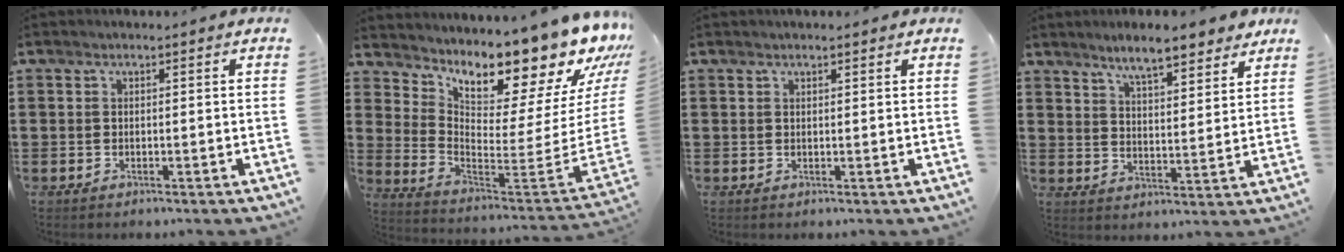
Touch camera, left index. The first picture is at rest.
{"total": 11.9, "force": [10.5, 2.3, 5.3], "torque": [-0.089, -0.113, 0.167]}
{"total": 0.9, "force": [0.9, 0.1, 0.4], "torque": [-0.008, 0.000, 0.016]}
{"total": 7.0, "force": [6.3, 0.9, 3.0], "torque": [-0.072, -0.022, 0.110]}